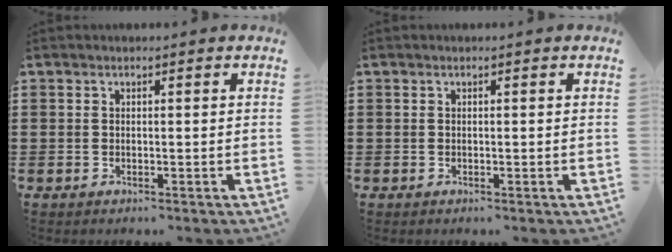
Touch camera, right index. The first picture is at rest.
{"total": 0.0}